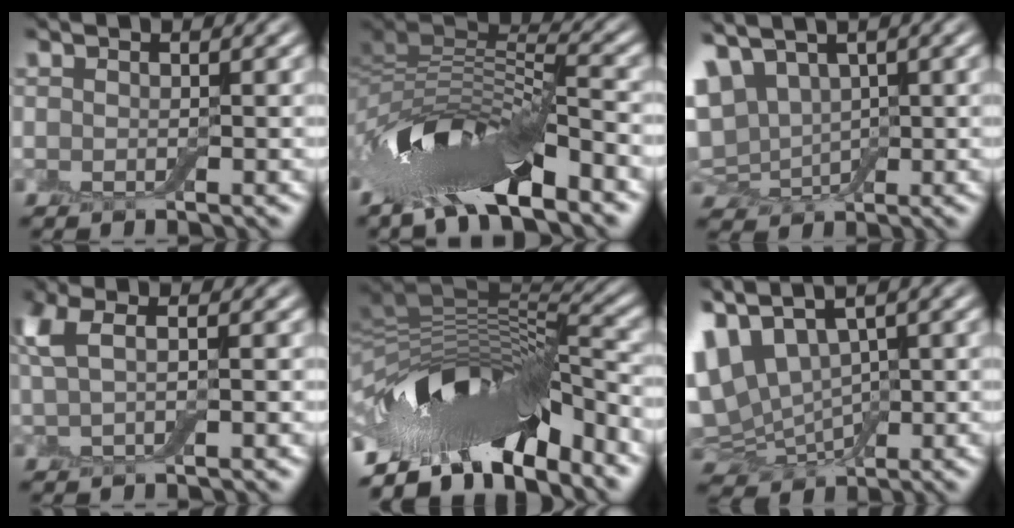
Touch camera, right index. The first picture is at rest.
{"total": 11.2, "force": [-5.4, 4.2, 8.9], "torque": [-0.158, 0.006, -0.103]}
{"total": 6.3, "force": [1.9, 4.4, 4.1], "torque": [-0.105, 0.002, 0.037]}
{"total": 2.7, "force": [0.6, 1.2, 2.4], "torque": [-0.056, 0.007, 0.013]}
{"total": 13.4, "force": [-7.8, 5.2, 9.6], "torque": [-0.160, 0.015, -0.121]}
{"total": 8.7, "force": [3.0, 5.3, 6.3], "torque": [-0.151, 0.005, 0.059]}